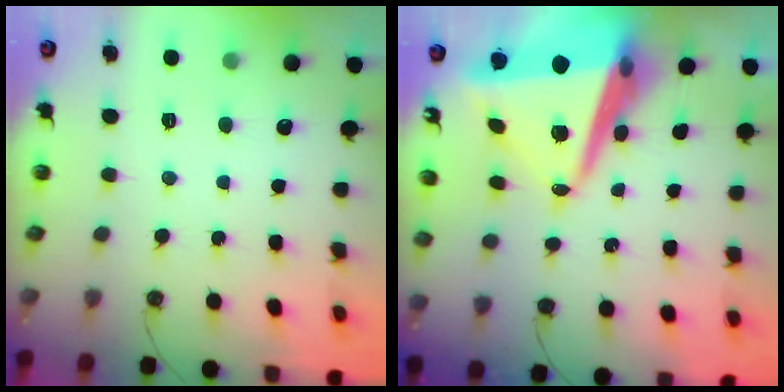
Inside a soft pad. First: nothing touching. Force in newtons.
{"total": 14.8, "press": 14.5, "slide": 3.0}